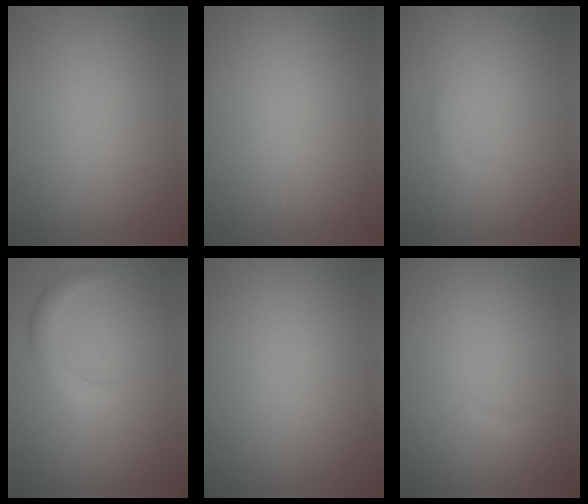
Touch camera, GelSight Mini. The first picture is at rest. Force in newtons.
{"total": 0.0}
{"total": 0.5, "press": 0.5, "slide": 0.1}
{"total": 2.0, "press": 2.0, "slide": 0.1}
{"total": 0.0}
{"total": 0.9, "press": 0.9, "slide": 0.2}